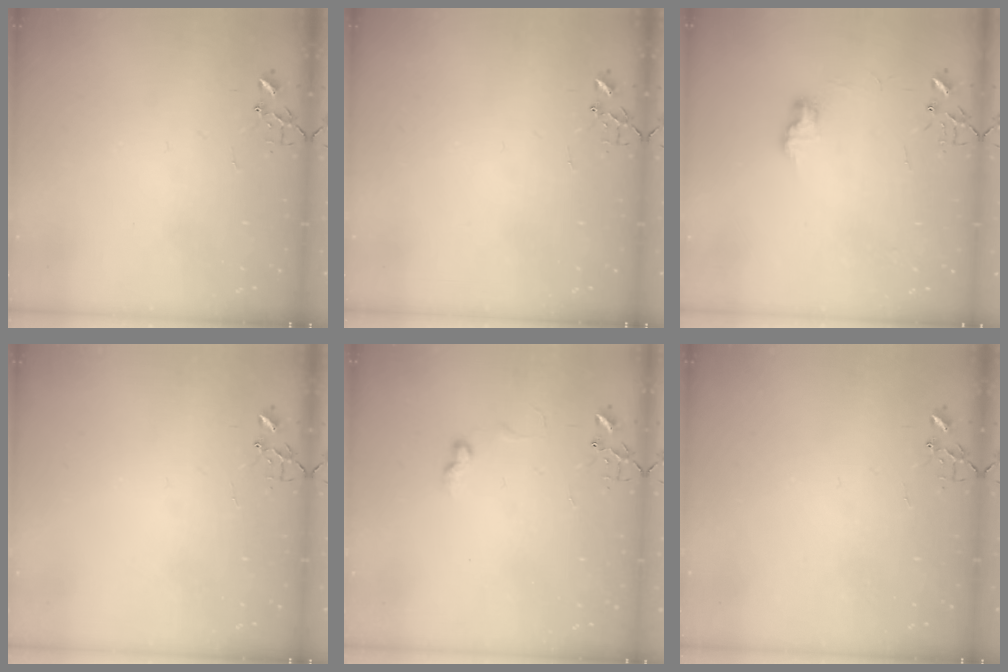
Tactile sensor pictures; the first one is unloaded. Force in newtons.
{"total": 0.0}
{"total": 7.6, "press": 7.5, "slide": 0.4}
{"total": 0.0}
{"total": 5.5, "press": 5.5, "slide": 0.8}
{"total": 0.0}